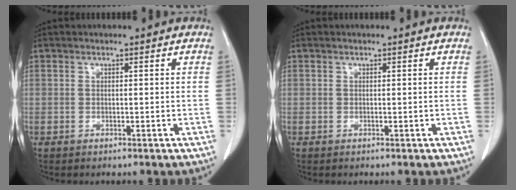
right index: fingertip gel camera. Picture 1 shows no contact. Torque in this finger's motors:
{"motor_torque": [0.00, 0.00, 0.00, 0.00]}